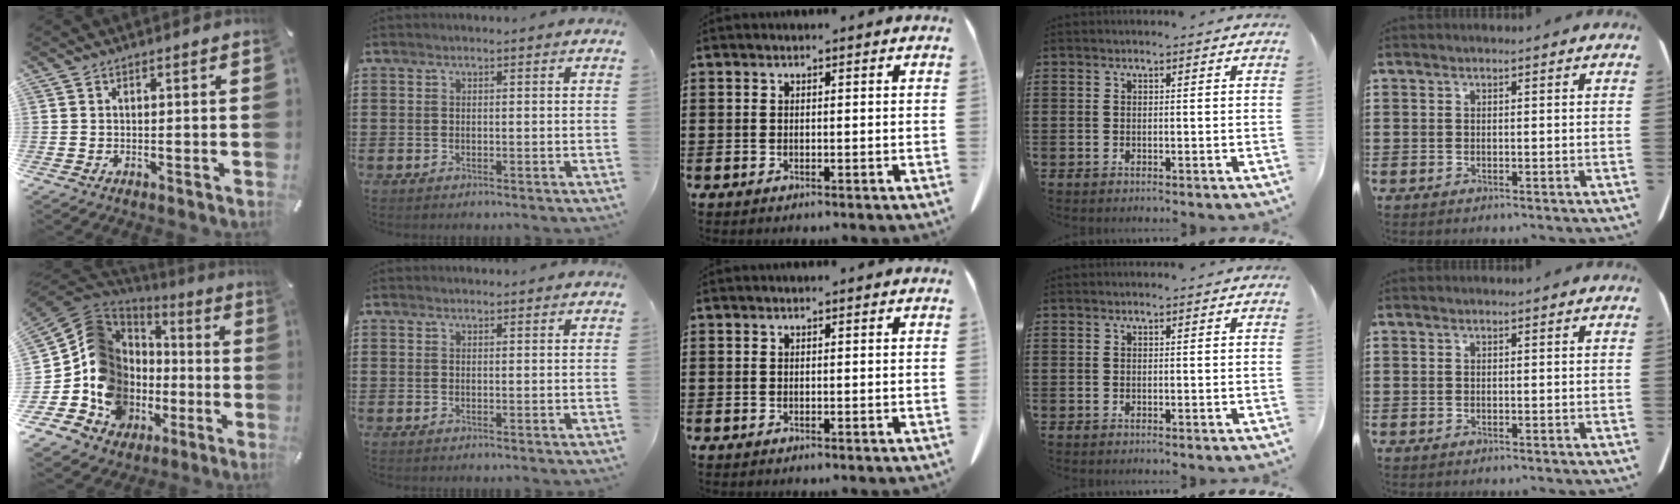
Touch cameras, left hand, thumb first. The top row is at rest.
{"thumb": {"total": 15.6, "force": [-3.5, 14.3, 5.1], "torque": [-0.121, -0.014, -0.040]}, "index": {"total": 0.6, "force": [0.6, 0.0, 0.2], "torque": [-0.004, 0.000, 0.013]}}